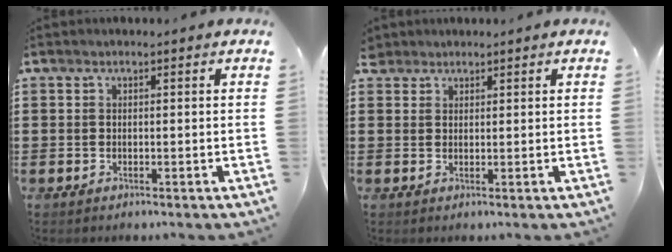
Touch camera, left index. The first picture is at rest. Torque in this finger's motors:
{"motor_torque": [0.26, -0.20, -0.01, 0.00]}